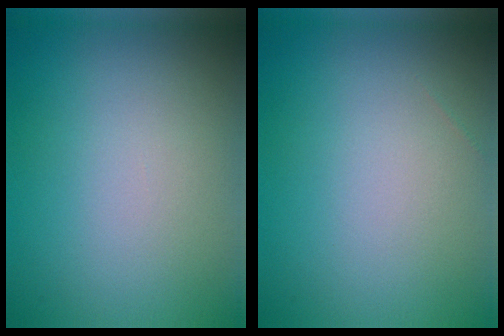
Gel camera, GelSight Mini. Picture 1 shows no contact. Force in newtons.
{"total": 0.0}